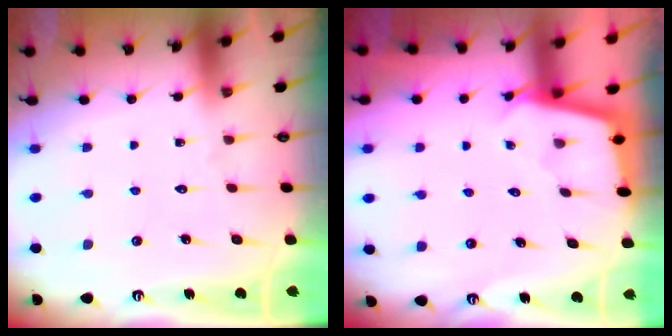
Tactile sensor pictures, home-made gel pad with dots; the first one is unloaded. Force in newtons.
{"total": 2.3, "press": 2.3, "slide": 0.2}